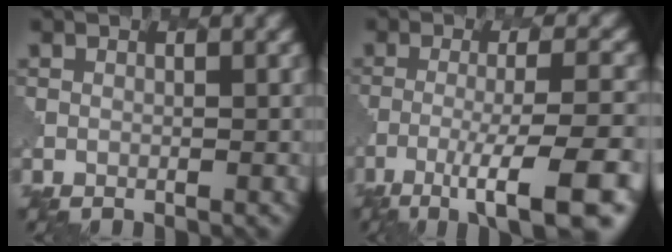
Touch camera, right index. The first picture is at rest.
{"total": 9.1, "force": [-5.4, 1.8, 7.1], "torque": [-0.102, 0.002, -0.085]}